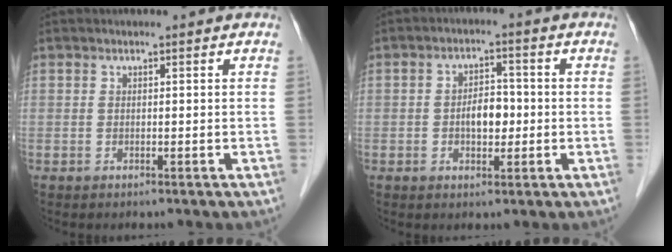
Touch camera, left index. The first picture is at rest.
{"total": 4.4, "force": [-0.6, 2.5, 3.6], "torque": [-0.064, 0.010, -0.010]}